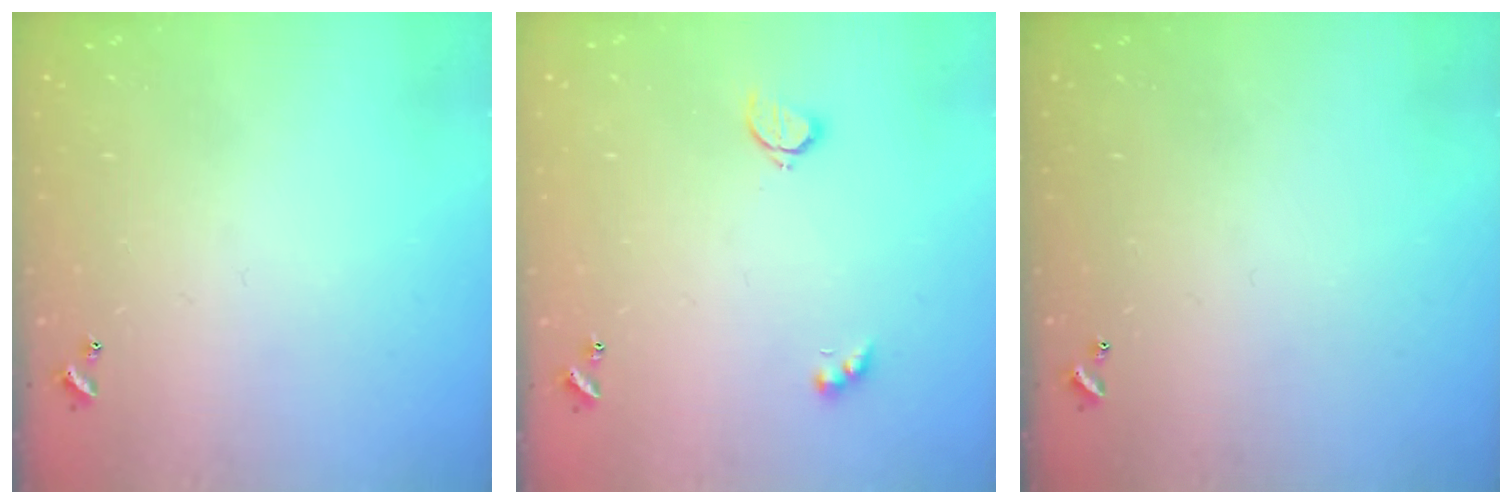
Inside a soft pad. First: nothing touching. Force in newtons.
{"total": 2.6, "press": 2.6, "slide": 0.5}
{"total": 0.0}